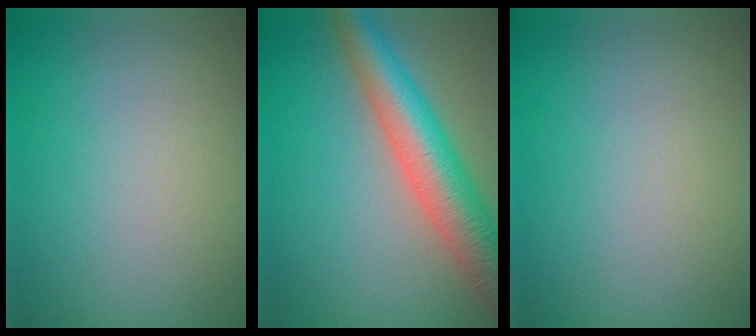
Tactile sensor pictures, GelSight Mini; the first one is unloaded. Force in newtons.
{"total": 7.9, "press": 7.9, "slide": 0.4}
{"total": 0.0}